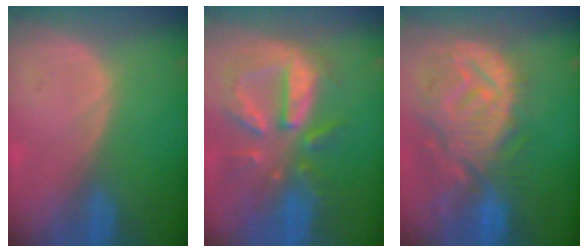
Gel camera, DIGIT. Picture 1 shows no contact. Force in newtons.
{"total": 10.8, "press": 9.5, "slide": 5.1}
{"total": 12.8, "press": 11.2, "slide": 6.1}